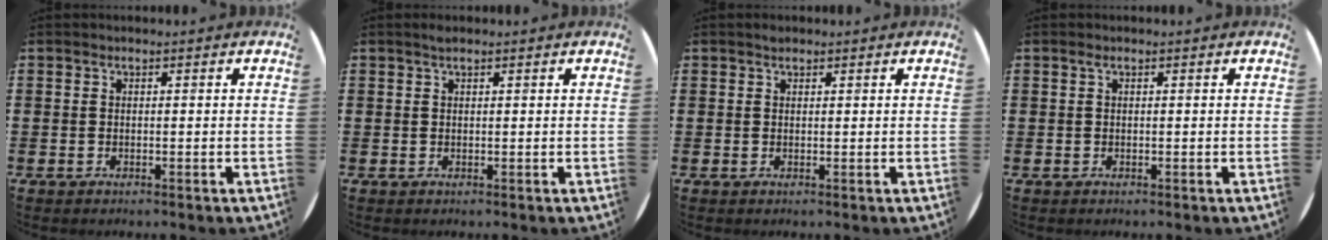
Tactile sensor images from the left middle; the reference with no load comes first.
{"total": 0.7, "force": [0.6, 0.1, 0.4], "torque": [-0.009, 0.002, 0.010]}
{"total": 0.6, "force": [0.6, 0.3, 0.1], "torque": [0.005, -0.002, 0.009]}
{"total": 0.0}